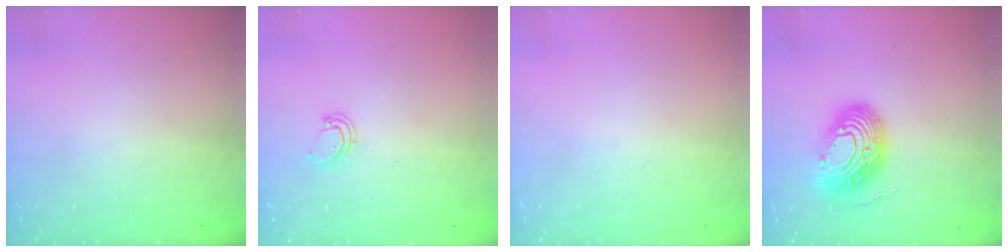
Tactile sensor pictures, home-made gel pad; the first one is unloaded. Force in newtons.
{"total": 2.9, "press": 2.9, "slide": 0.3}
{"total": 0.0}
{"total": 15.1, "press": 15.0, "slide": 2.0}